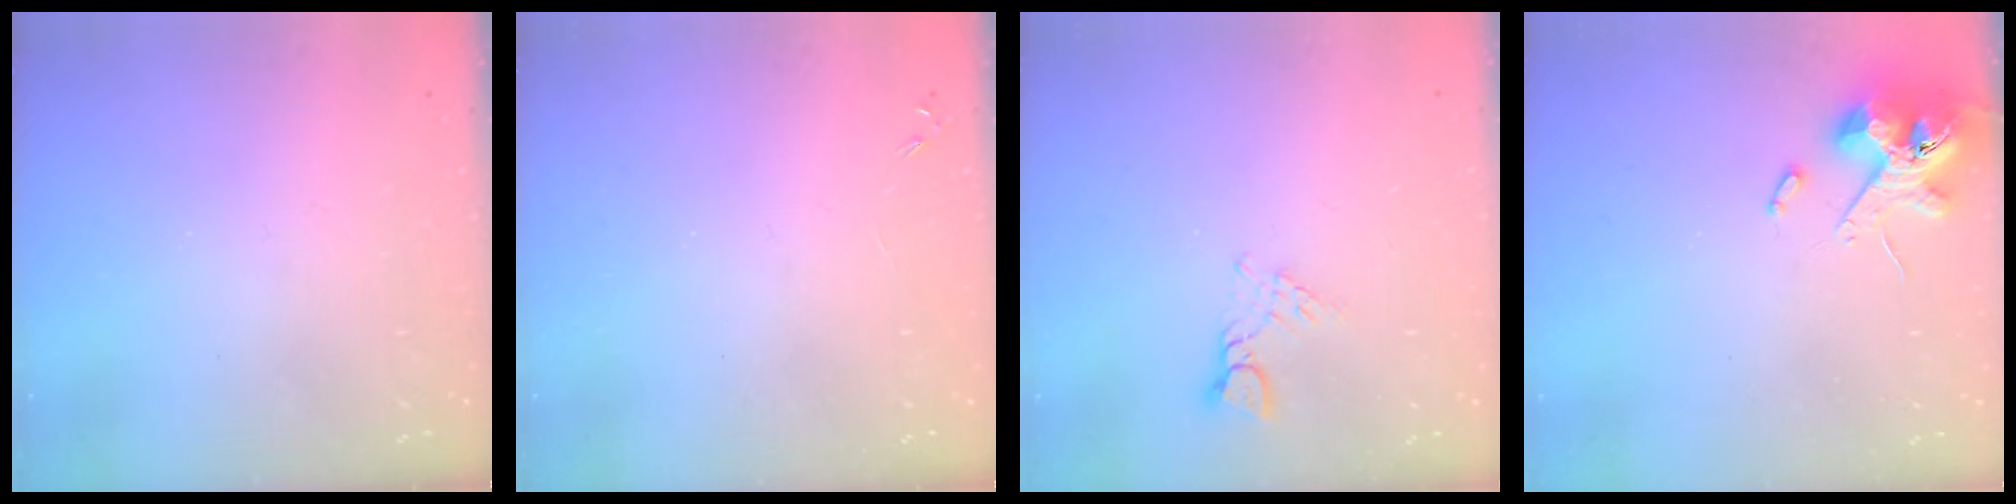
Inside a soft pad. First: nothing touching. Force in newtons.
{"total": 0.0}
{"total": 2.8, "press": 2.8, "slide": 0.3}
{"total": 10.9, "press": 10.7, "slide": 1.7}